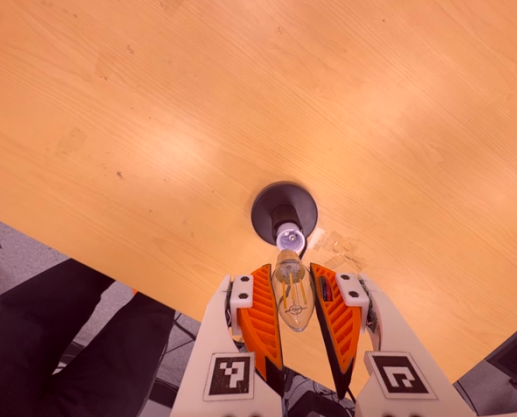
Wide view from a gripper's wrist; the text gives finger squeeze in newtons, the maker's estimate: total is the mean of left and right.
{"total": 10.3, "left": 9.7, "right": 11.0}